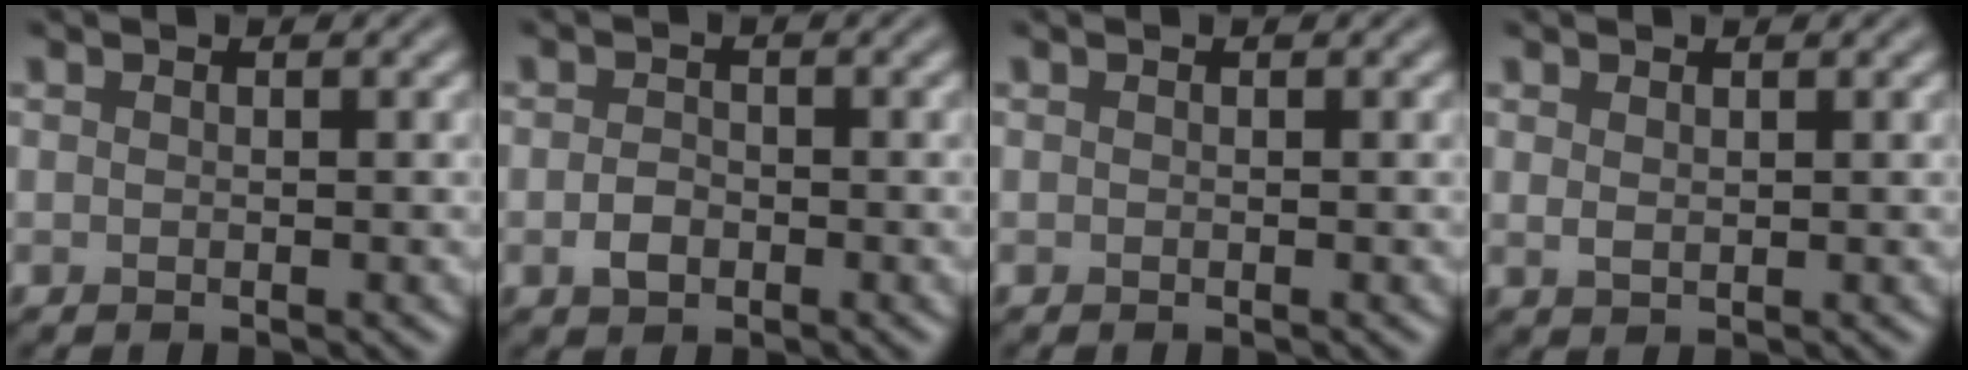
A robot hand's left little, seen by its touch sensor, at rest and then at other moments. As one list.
[{"total": 1.9, "force": [-0.6, 1.3, 1.2], "torque": [-0.025, -0.002, -0.015]}, {"total": 0.0}, {"total": 1.0, "force": [0.6, 0.4, 0.7], "torque": [-0.016, -0.002, 0.014]}]